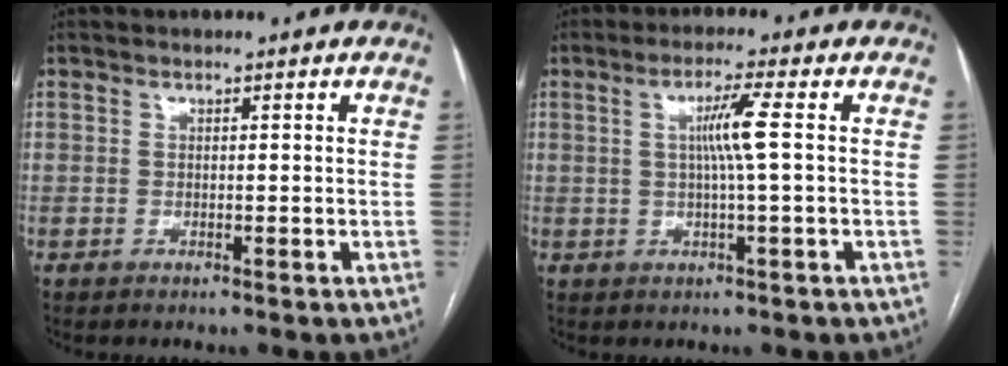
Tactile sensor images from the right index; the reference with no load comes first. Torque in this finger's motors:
{"motor_torque": [0.74, 0.20, 0.25, 0.10]}